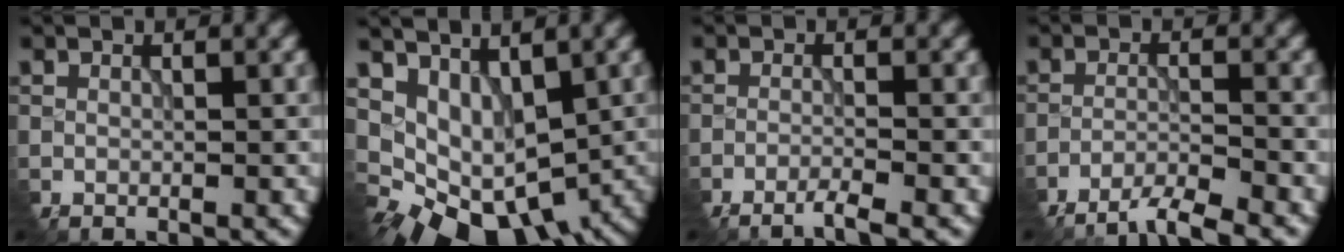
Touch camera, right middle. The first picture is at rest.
{"total": 6.7, "force": [-0.6, 5.2, 4.2], "torque": [-0.050, -0.006, 0.018]}
{"total": 2.4, "force": [-2.1, 0.0, 1.2], "torque": [-0.022, 0.004, -0.044]}
{"total": 4.1, "force": [-3.7, 0.3, 1.8], "torque": [-0.032, -0.001, -0.068]}